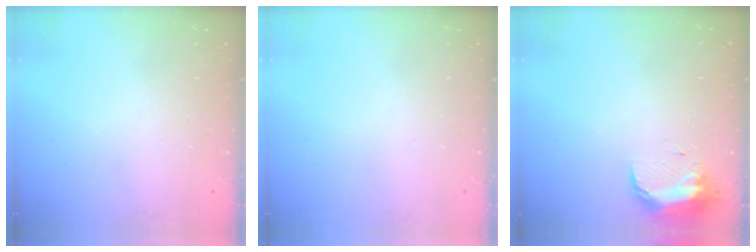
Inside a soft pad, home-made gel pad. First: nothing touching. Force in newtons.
{"total": 0.0}
{"total": 9.7, "press": 9.7, "slide": 0.7}